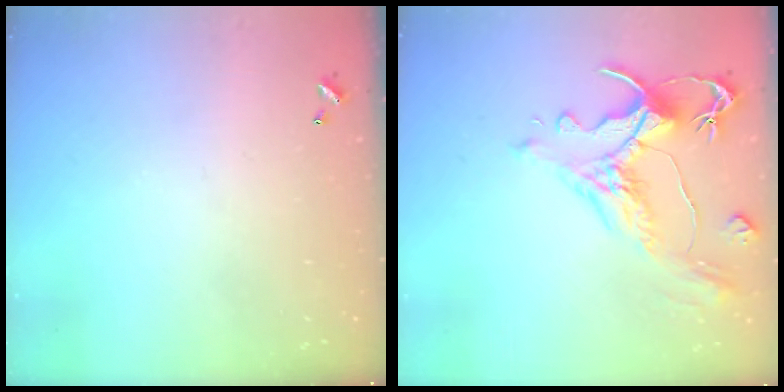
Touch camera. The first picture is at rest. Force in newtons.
{"total": 1.5, "press": 0.2, "slide": 1.5}